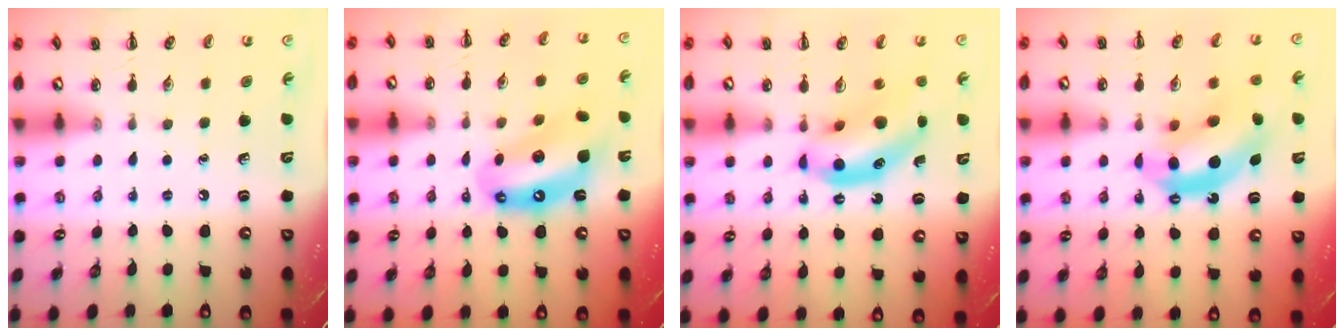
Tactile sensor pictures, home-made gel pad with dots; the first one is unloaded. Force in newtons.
{"total": 13.0, "press": 12.4, "slide": 3.9}
{"total": 12.0, "press": 11.7, "slide": 2.9}
{"total": 12.2, "press": 11.7, "slide": 3.3}